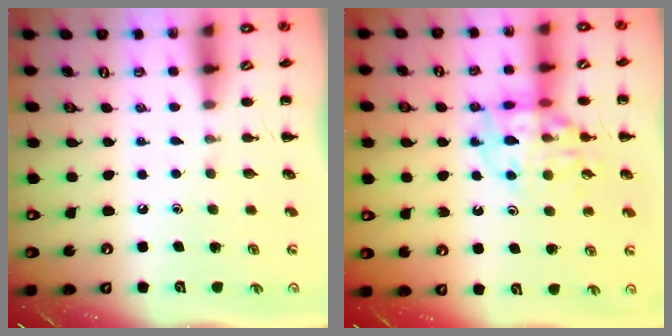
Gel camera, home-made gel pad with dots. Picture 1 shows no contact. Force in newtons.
{"total": 14.5, "press": 14.4, "slide": 2.0}